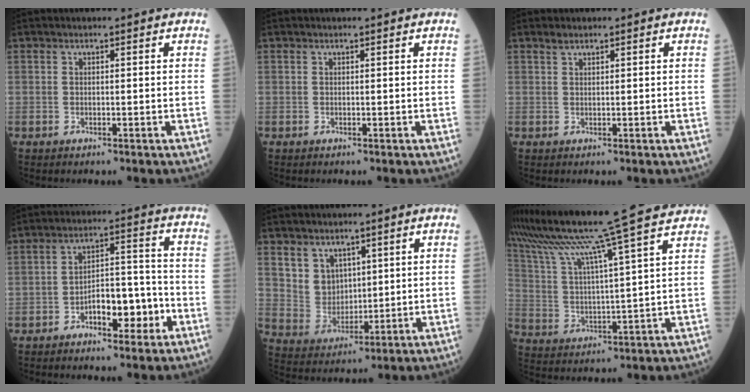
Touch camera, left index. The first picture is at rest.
{"total": 0.9, "force": [0.8, -0.1, 0.4], "torque": [-0.009, 0.001, 0.010]}
{"total": 0.9, "force": [0.8, 0.2, 0.3], "torque": [-0.010, 0.006, 0.019]}
{"total": 8.0, "force": [-4.0, 3.0, 6.3], "torque": [-0.101, 0.025, -0.063]}
{"total": 6.0, "force": [2.6, 5.1, 1.7], "torque": [-0.043, 0.012, 0.060]}
{"total": 19.0, "force": [15.9, -2.8, 10.1], "torque": [-0.189, -0.005, 0.245]}